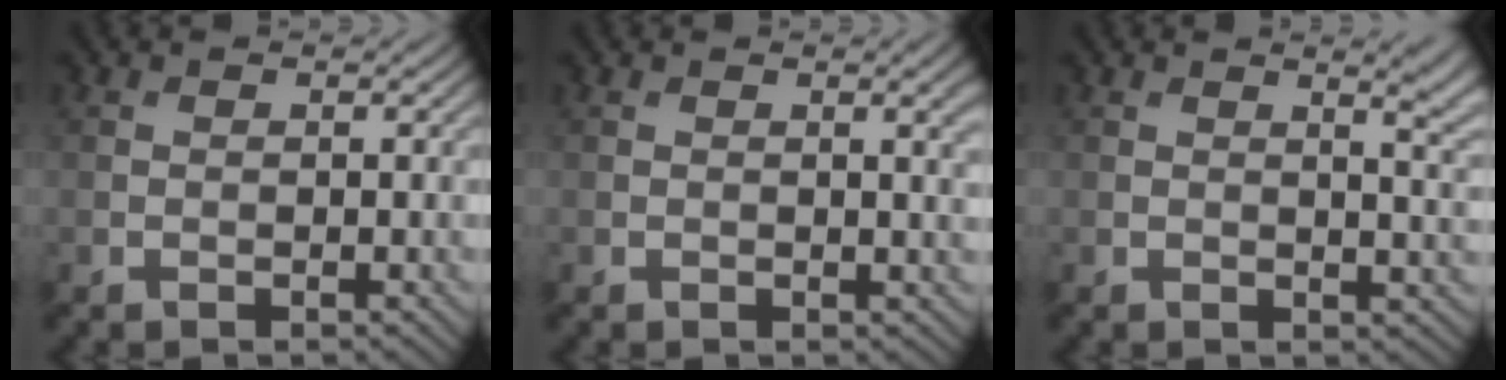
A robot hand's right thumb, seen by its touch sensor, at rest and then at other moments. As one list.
[{"total": 2.2, "force": [0.7, 0.4, 2.1], "torque": [-0.027, 0.001, 0.011]}, {"total": 5.3, "force": [2.5, 1.8, 4.3], "torque": [-0.050, 0.012, 0.026]}]